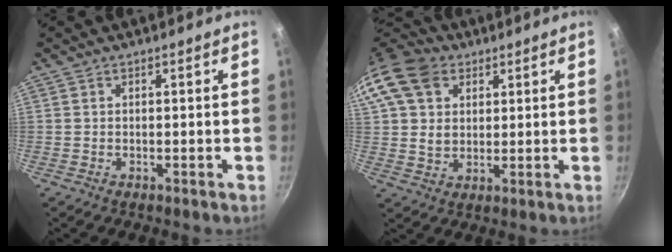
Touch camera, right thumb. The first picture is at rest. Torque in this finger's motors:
{"motor_torque": [-0.31, 2.11, 0.61, -0.48, 0.13]}